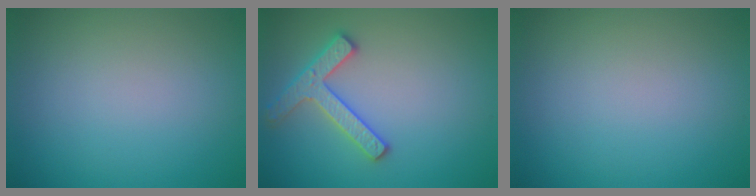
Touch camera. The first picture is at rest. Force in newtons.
{"total": 2.8, "press": 2.8, "slide": 0.3}
{"total": 0.0}